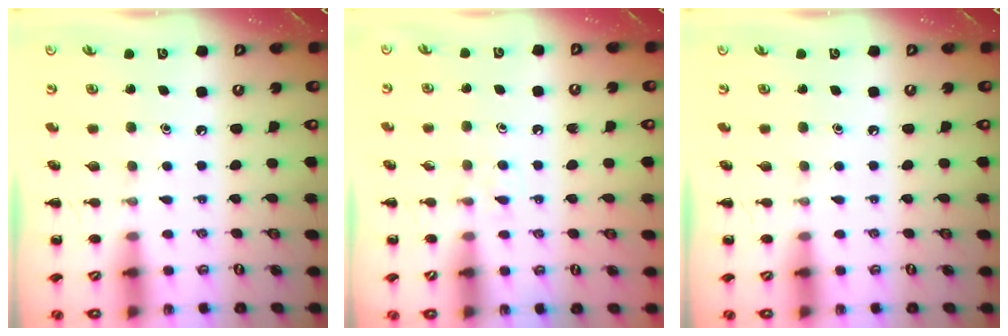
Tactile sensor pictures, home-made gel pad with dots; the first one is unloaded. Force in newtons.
{"total": 4.0, "press": 3.6, "slide": 1.6}
{"total": 0.0}